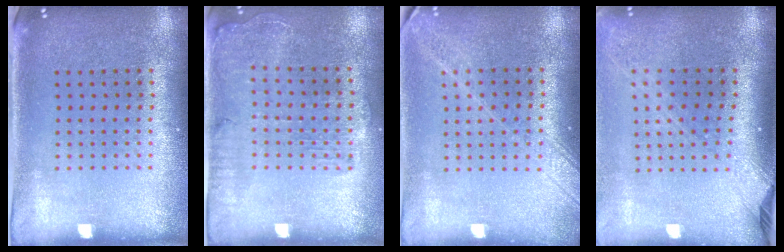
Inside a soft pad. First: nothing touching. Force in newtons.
{"total": 1.6, "press": 1.5, "slide": 0.5}
{"total": 1.8, "press": 1.5, "slide": 1.0}
{"total": 2.2, "press": 1.6, "slide": 1.5}